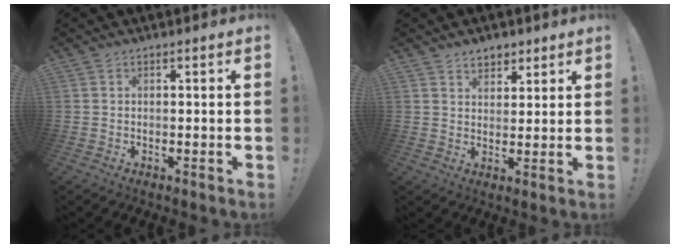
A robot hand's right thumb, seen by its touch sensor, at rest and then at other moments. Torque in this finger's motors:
{"motor_torque": [-0.01, 0.01, 0.07, 0.08, 0.00]}